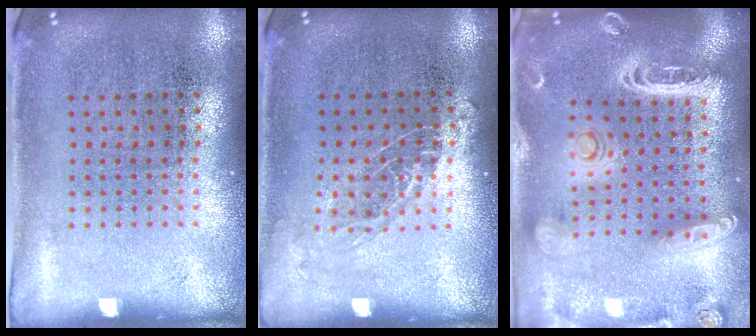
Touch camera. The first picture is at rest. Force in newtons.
{"total": 1.0, "press": 0.9, "slide": 0.5}
{"total": 2.9, "press": 2.5, "slide": 1.6}